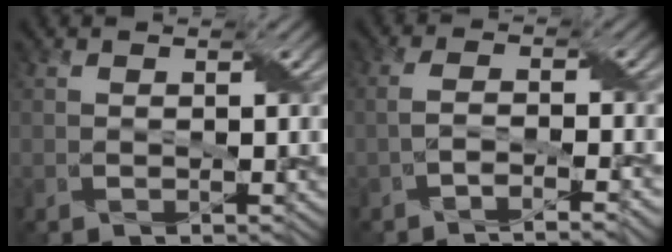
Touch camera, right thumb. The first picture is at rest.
{"total": 4.5, "force": [-2.8, 0.8, 3.5], "torque": [-0.056, 0.002, -0.057]}